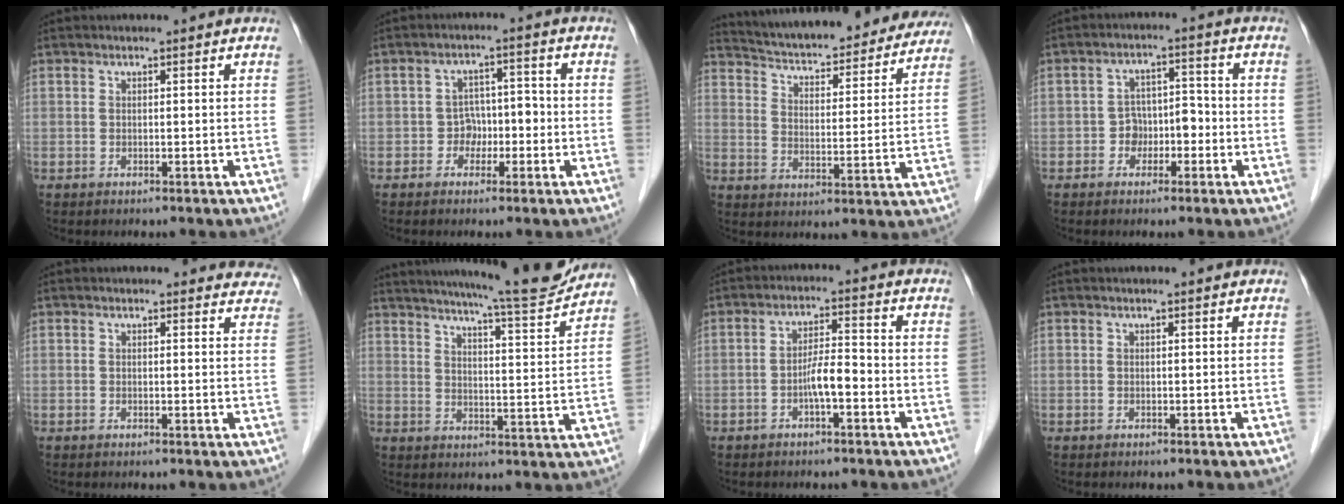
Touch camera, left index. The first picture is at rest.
{"total": 3.6, "force": [-1.4, 2.9, 1.7], "torque": [-0.021, 0.016, -0.025]}
{"total": 26.5, "force": [24.3, 5.7, 8.6], "torque": [-0.141, -0.022, 0.316]}
{"total": 4.3, "force": [-1.7, 3.1, 2.4], "torque": [-0.035, 0.021, -0.029]}
{"total": 6.3, "force": [5.9, 2.1, 0.2], "torque": [0.033, -0.011, 0.031]}
{"total": 15.6, "force": [14.3, -0.2, 6.2], "torque": [-0.096, -0.026, 0.191]}
{"total": 4.1, "force": [-1.7, 0.7, 3.7], "torque": [-0.068, 0.010, -0.031]}
{"total": 0.6, "force": [0.6, 0.0, 0.2], "torque": [-0.005, 0.003, 0.007]}